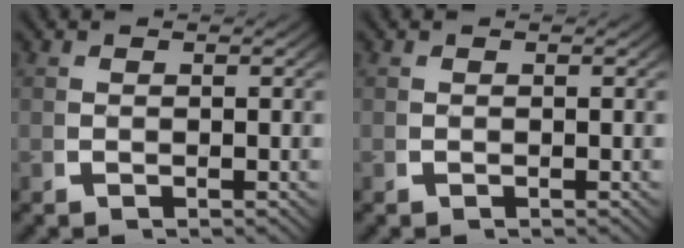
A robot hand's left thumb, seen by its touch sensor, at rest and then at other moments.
{"total": 0.0}